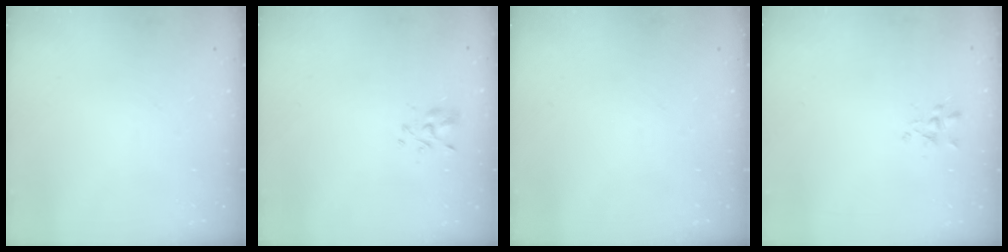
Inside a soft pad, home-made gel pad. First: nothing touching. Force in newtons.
{"total": 2.1, "press": 2.0, "slide": 0.6}
{"total": 0.0}
{"total": 1.8, "press": 1.7, "slide": 0.7}